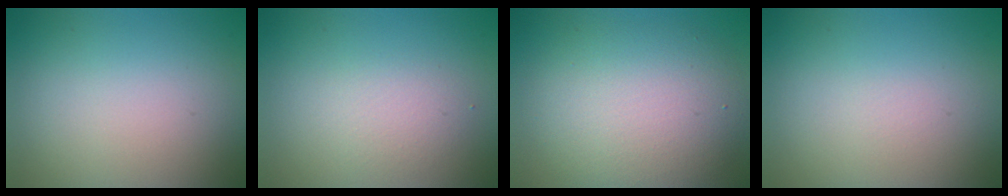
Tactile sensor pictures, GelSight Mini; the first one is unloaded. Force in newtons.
{"total": 1.6, "press": 1.6, "slide": 0.2}
{"total": 6.7, "press": 6.7, "slide": 0.3}
{"total": 0.0}